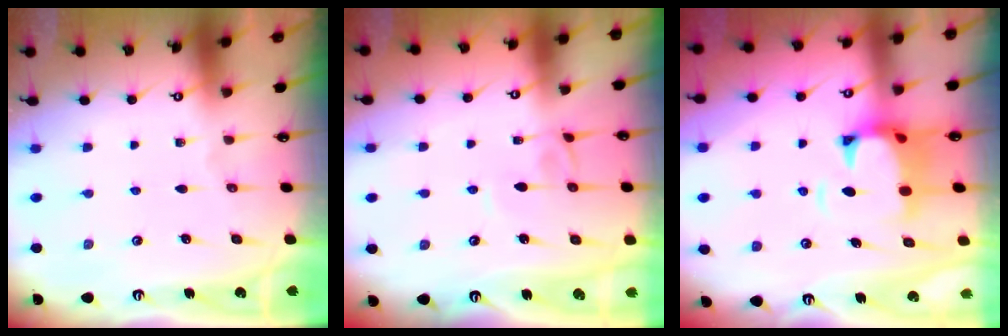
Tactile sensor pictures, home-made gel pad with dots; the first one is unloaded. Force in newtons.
{"total": 3.7, "press": 3.7, "slide": 0.1}
{"total": 3.3, "press": 3.0, "slide": 1.2}